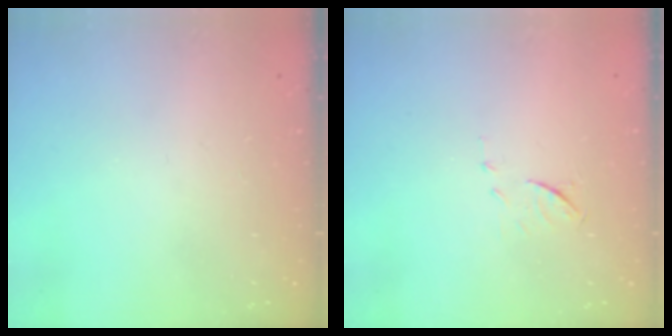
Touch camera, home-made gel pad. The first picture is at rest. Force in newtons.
{"total": 6.3, "press": 6.2, "slide": 0.6}